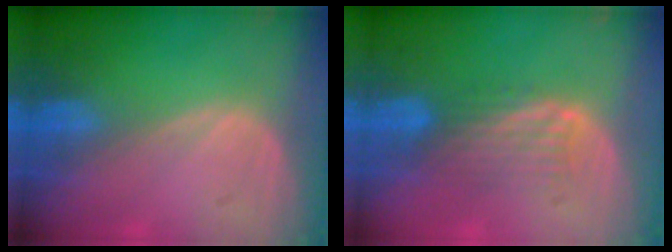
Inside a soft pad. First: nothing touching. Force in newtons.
{"total": 4.6, "press": 4.0, "slide": 2.4}